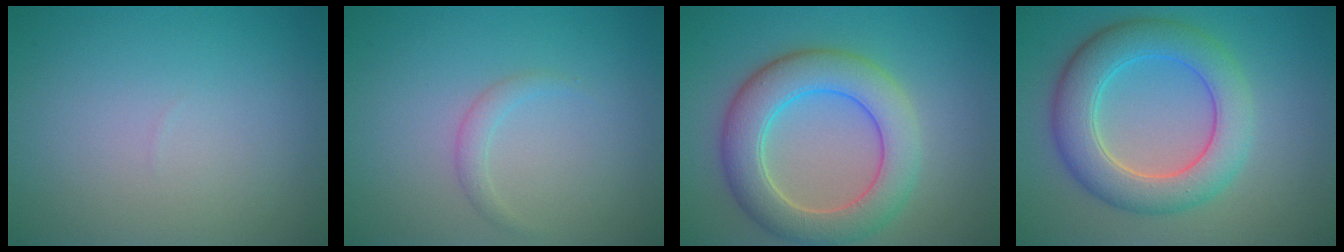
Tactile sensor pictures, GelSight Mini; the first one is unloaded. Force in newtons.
{"total": 1.1, "press": 1.1, "slide": 0.1}
{"total": 7.0, "press": 7.0, "slide": 0.1}
{"total": 6.7, "press": 6.7, "slide": 0.4}